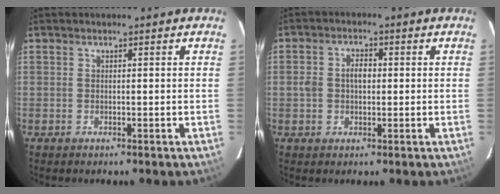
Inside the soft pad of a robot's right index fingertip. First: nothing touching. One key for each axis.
{"total": 3.9, "fx": 0.0, "fy": 2.7, "fz": 2.8, "tx": -0.050, "ty": 0.010, "tz": -0.001}